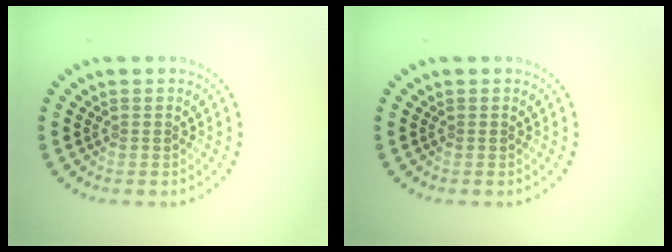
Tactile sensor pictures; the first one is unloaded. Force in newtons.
{"total": 0.0}